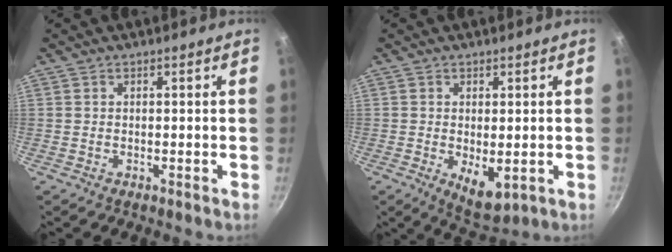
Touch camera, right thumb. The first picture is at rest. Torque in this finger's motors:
{"motor_torque": [-0.27, 0.40, 0.36, 0.45, 0.10]}